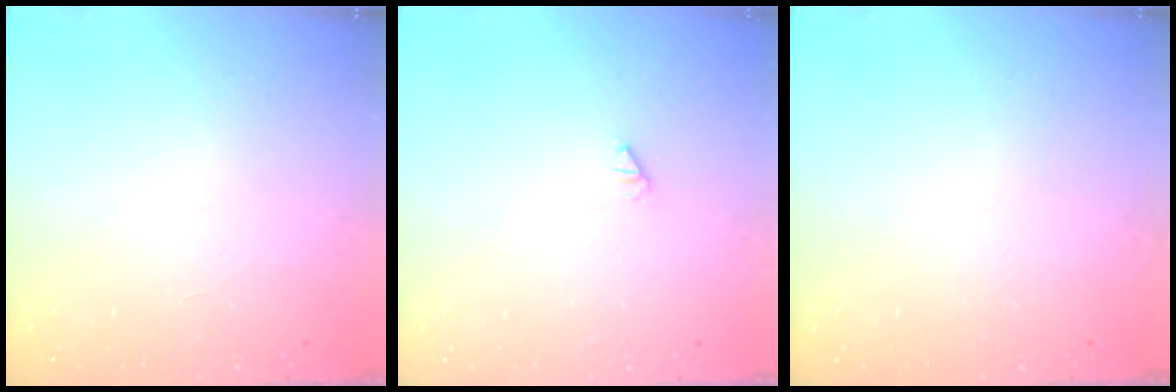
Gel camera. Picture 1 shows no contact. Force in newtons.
{"total": 0.0}
{"total": 0.0}